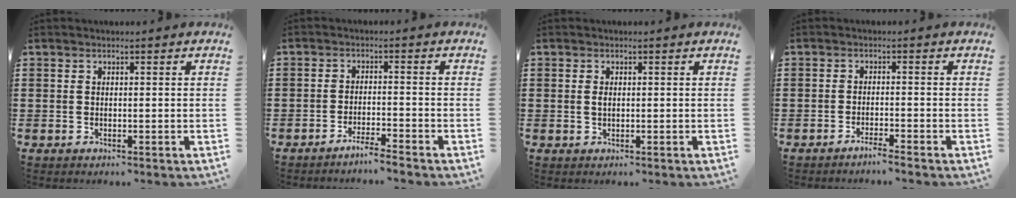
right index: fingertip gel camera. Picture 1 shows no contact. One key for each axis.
{"total": 2.9, "fx": -2.7, "fy": -0.5, "fz": 0.9, "tx": -0.016, "ty": -0.001, "tz": -0.053}
{"total": 1.1, "fx": 0.1, "fy": 0.6, "fz": 0.9, "tx": -0.019, "ty": 0.003, "tz": 0.001}
{"total": 1.8, "fx": -1.7, "fy": -0.3, "fz": 0.7, "tx": -0.012, "ty": -0.001, "tz": -0.031}